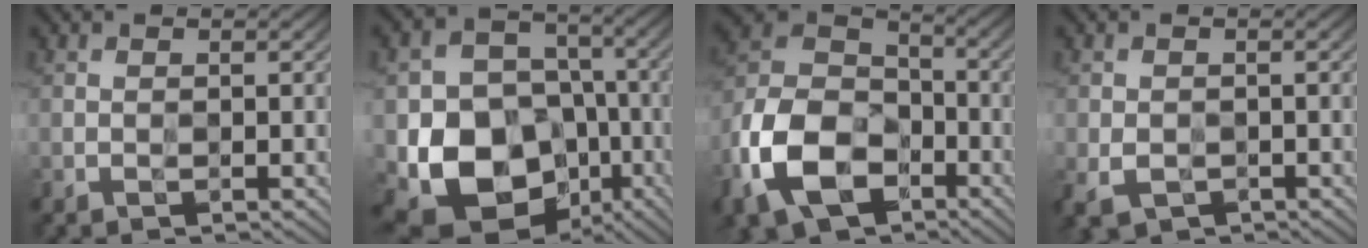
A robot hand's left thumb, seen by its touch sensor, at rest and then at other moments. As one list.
[{"total": 15.4, "force": [-4.9, 12.3, 7.8], "torque": [-0.169, -0.043, -0.077]}, {"total": 15.6, "force": [-7.3, 10.1, 9.4], "torque": [-0.237, -0.032, -0.157]}, {"total": 3.4, "force": [-1.5, 2.5, 1.9], "torque": [-0.051, -0.017, -0.030]}]